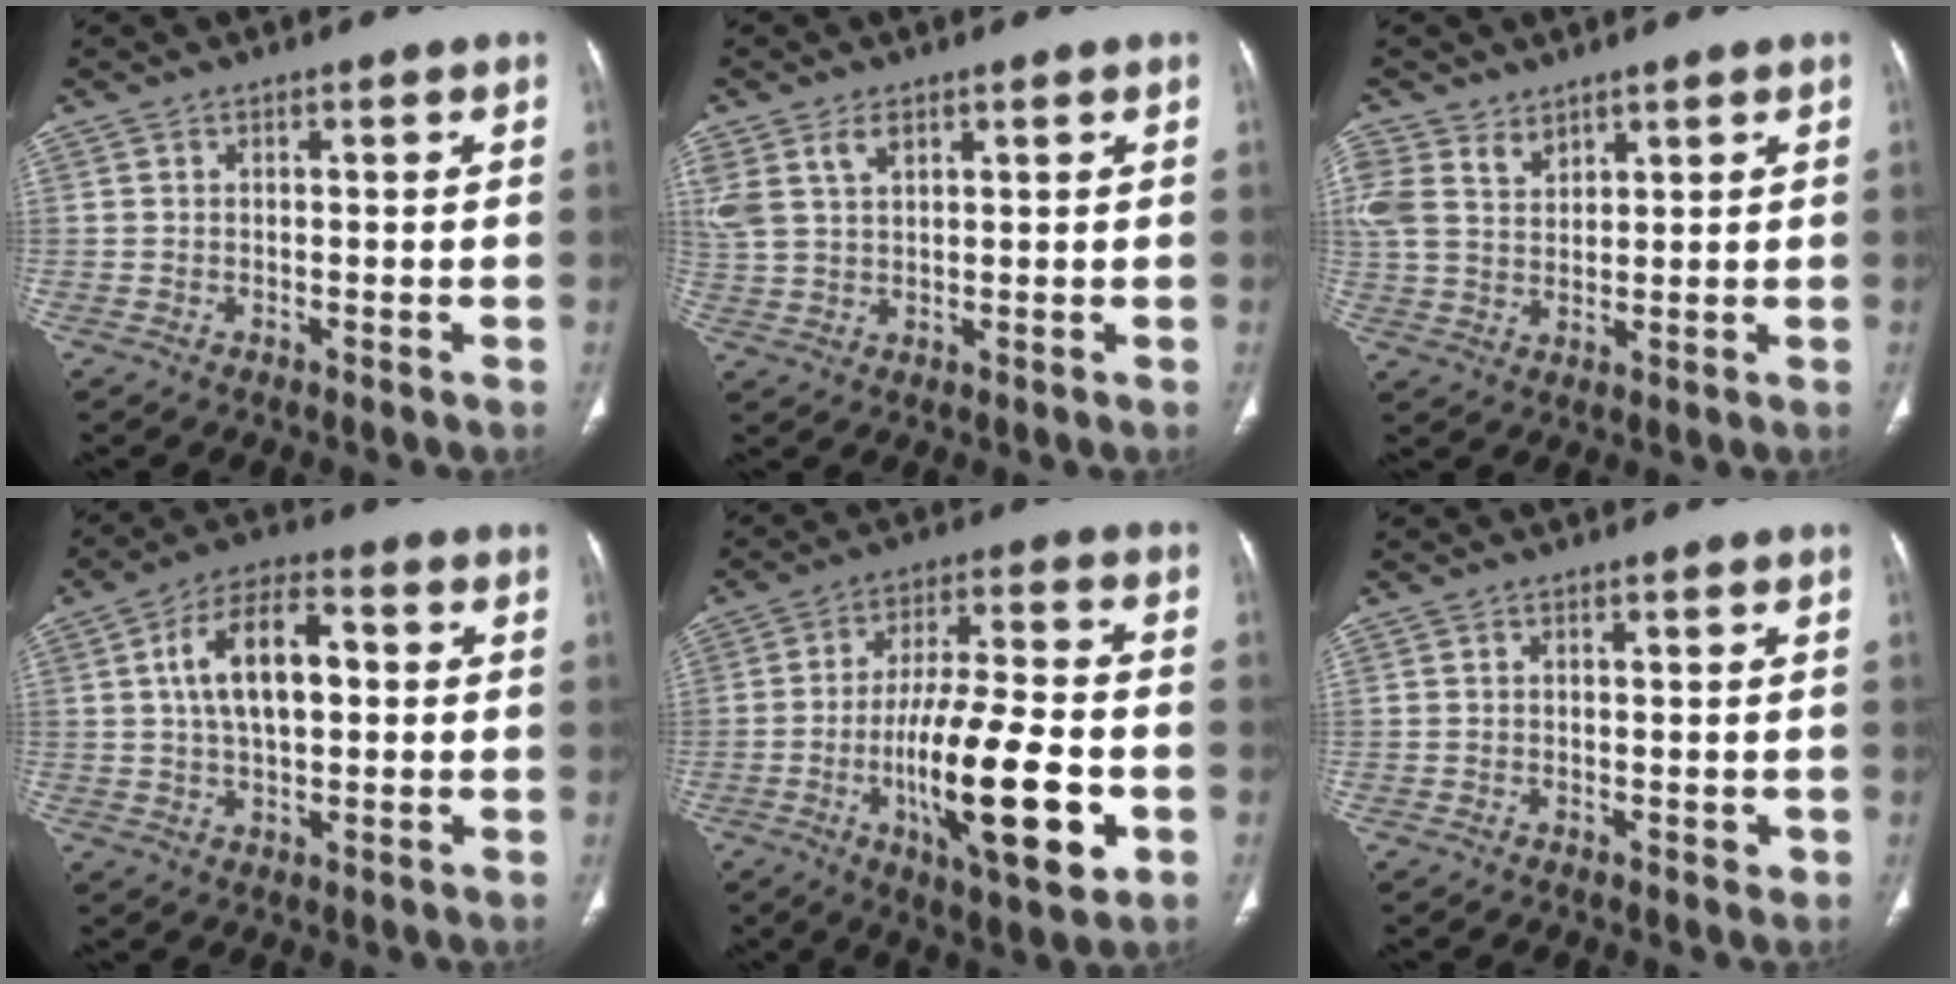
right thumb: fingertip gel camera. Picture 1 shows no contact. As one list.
[{"total": 5.8, "force": [3.1, 3.3, 3.6], "torque": [-0.075, -0.003, 0.070]}, {"total": 8.4, "force": [5.0, 5.8, 3.6], "torque": [-0.069, -0.007, 0.109]}, {"total": 12.0, "force": [1.7, 6.5, 10.0], "torque": [-0.166, 0.019, 0.022]}, {"total": 20.4, "force": [-5.6, 6.0, 18.7], "torque": [-0.311, 0.015, -0.082]}, {"total": 0.8, "force": [-0.3, 0.6, 0.5], "torque": [-0.003, 0.000, -0.004]}]